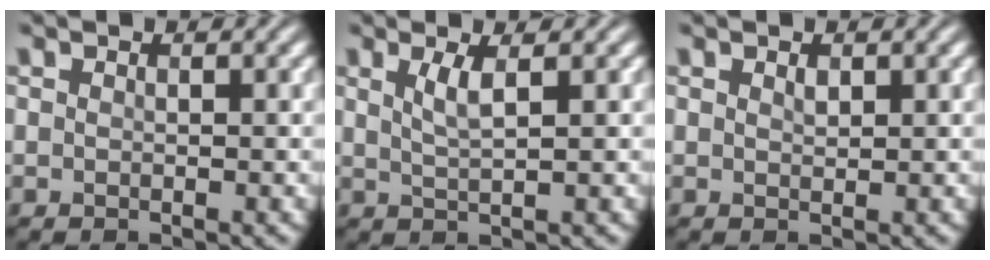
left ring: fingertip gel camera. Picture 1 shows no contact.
{"total": 2.1, "force": [0.8, 0.5, 1.8], "torque": [-0.036, 0.000, 0.015]}
{"total": 0.7, "force": [0.4, 0.3, 0.4], "torque": [-0.010, -0.001, 0.009]}